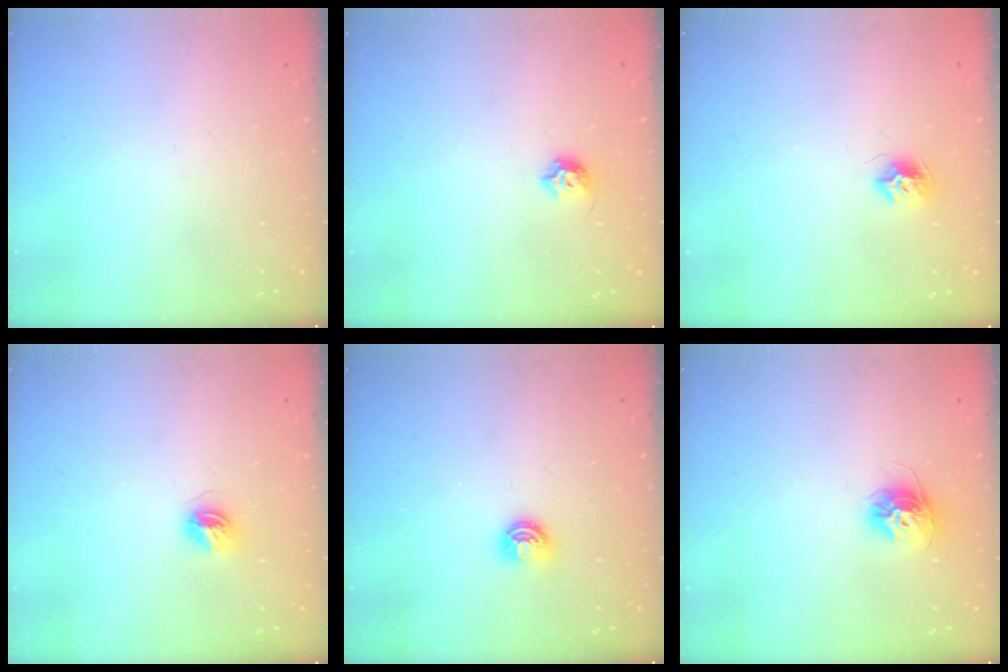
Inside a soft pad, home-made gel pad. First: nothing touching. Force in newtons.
{"total": 6.2, "press": 6.1, "slide": 1.0}
{"total": 8.0, "press": 8.0, "slide": 0.5}
{"total": 5.4, "press": 5.4, "slide": 0.5}
{"total": 5.7, "press": 5.7, "slide": 0.7}
{"total": 10.4, "press": 10.4, "slide": 0.5}